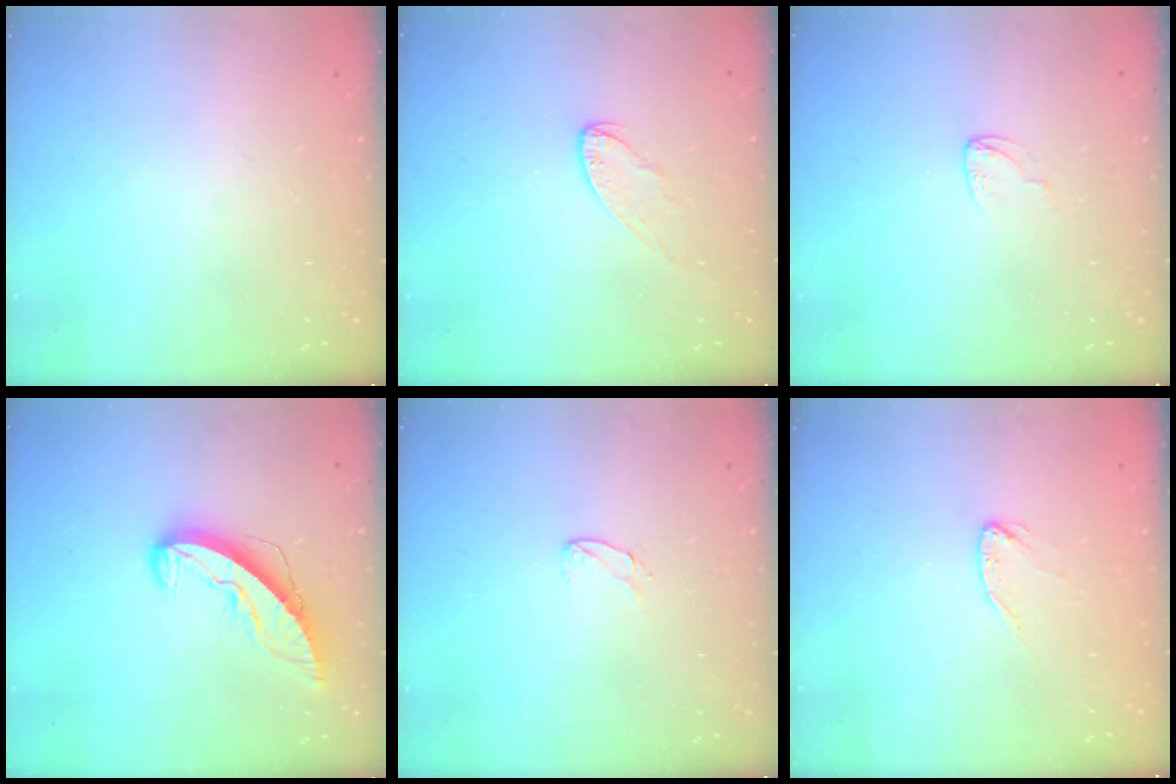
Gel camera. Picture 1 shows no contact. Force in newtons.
{"total": 5.5, "press": 5.5, "slide": 0.4}
{"total": 3.2, "press": 3.2, "slide": 0.2}
{"total": 9.1, "press": 9.0, "slide": 0.9}
{"total": 3.8, "press": 3.7, "slide": 0.3}
{"total": 4.3, "press": 4.3, "slide": 0.4}